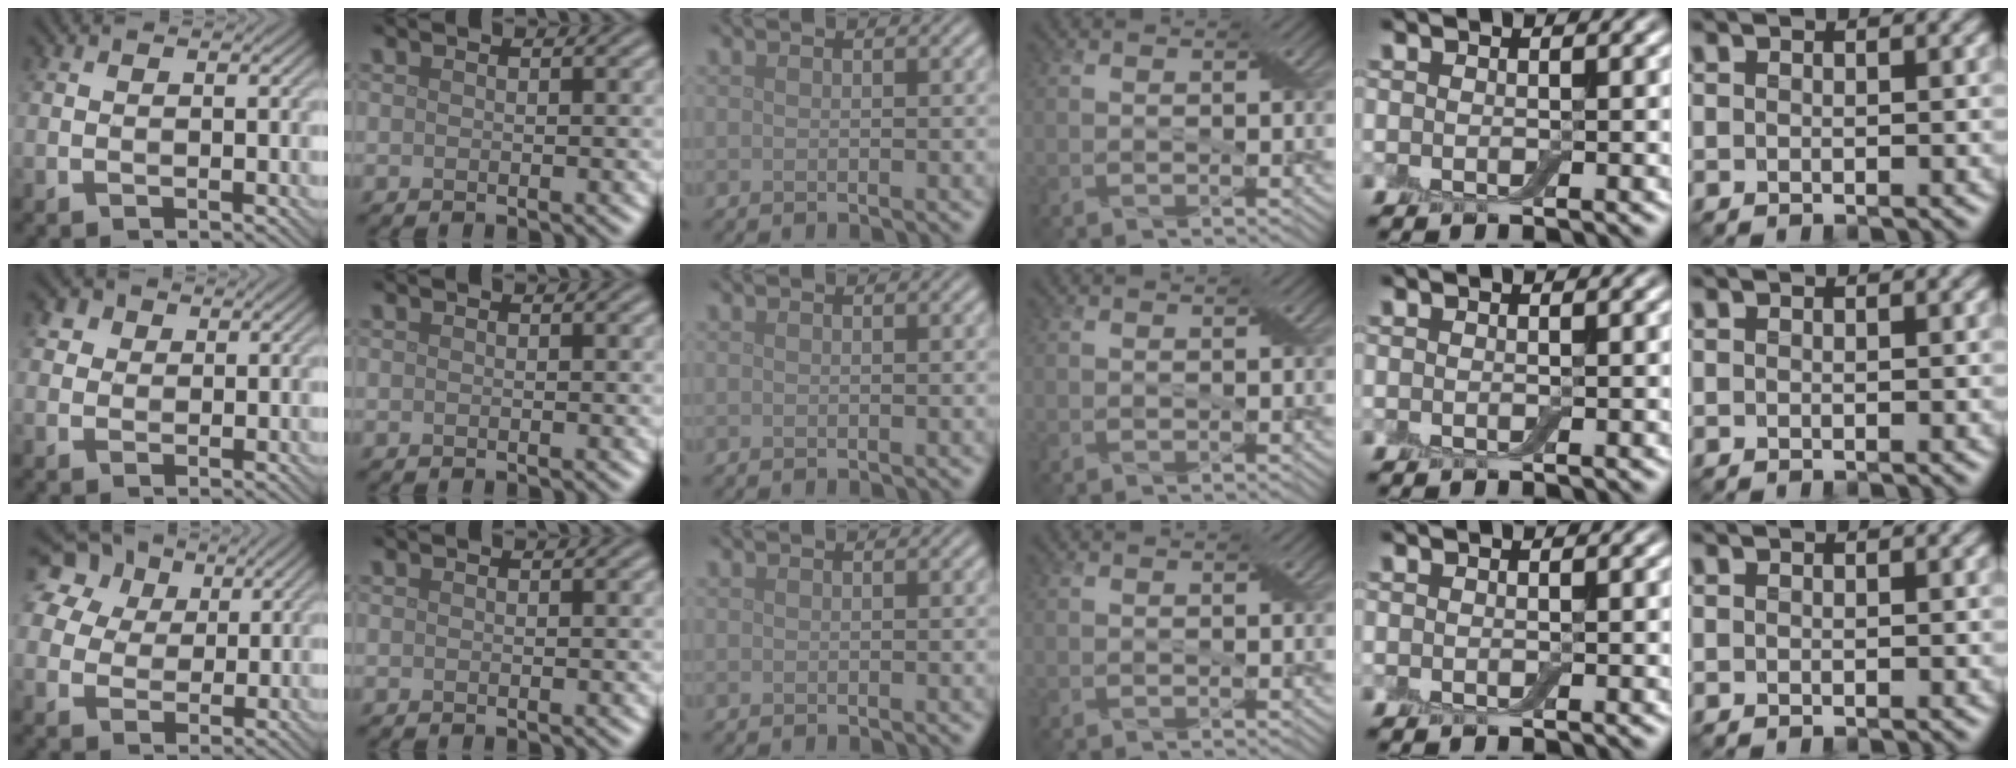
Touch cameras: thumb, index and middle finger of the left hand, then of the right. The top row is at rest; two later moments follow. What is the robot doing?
{"motion": "close", "object": "airpods case & airpods"}